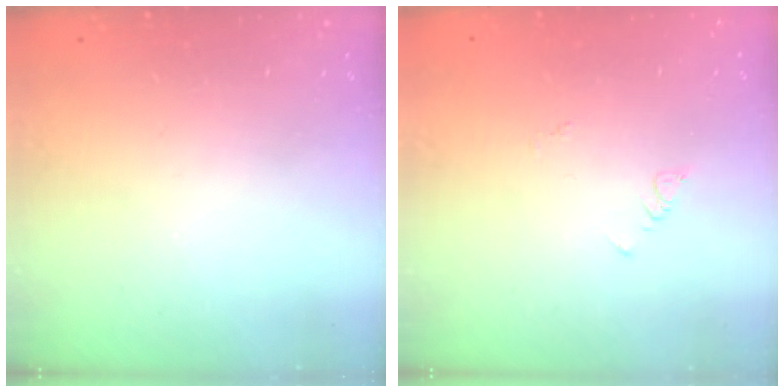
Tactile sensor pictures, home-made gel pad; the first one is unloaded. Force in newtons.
{"total": 1.9, "press": 1.9, "slide": 0.4}